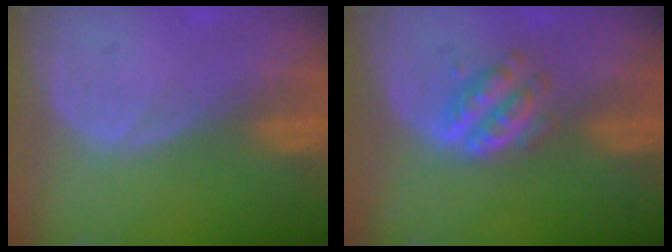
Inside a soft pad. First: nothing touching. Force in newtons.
{"total": 4.9, "press": 4.4, "slide": 2.2}